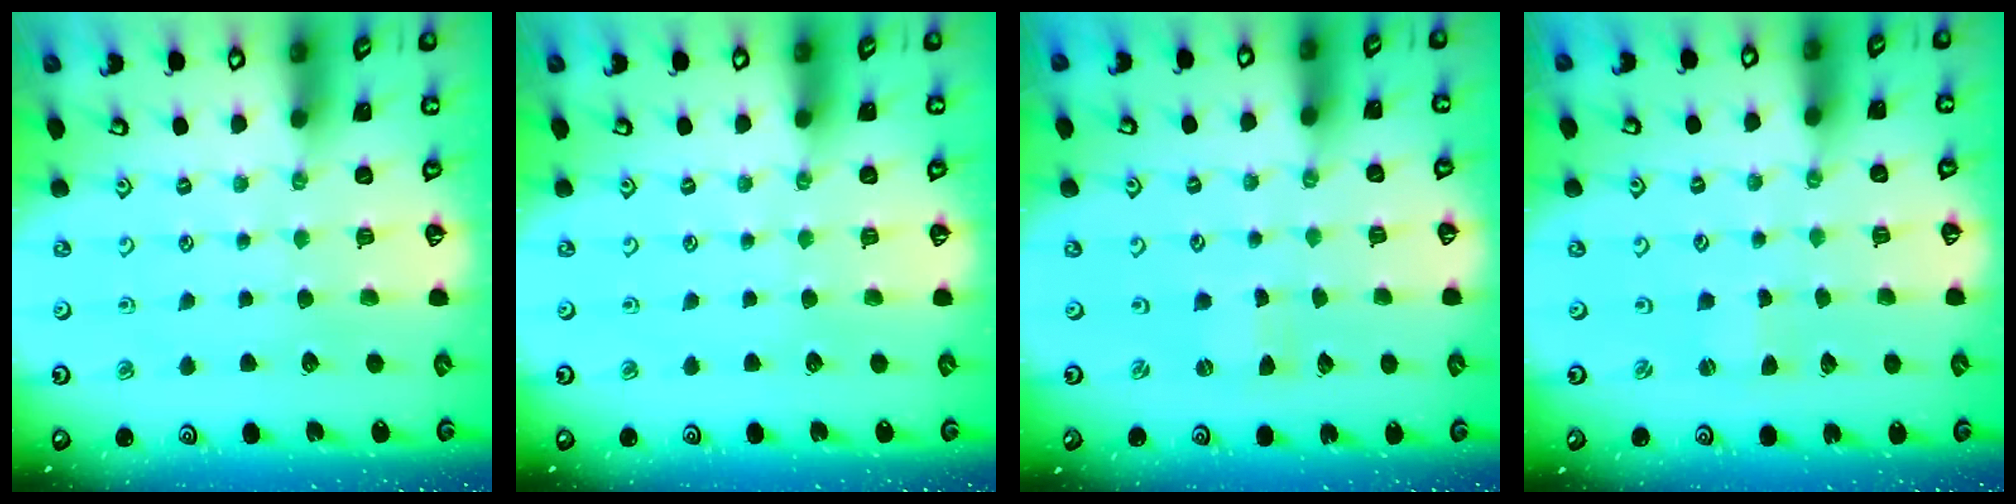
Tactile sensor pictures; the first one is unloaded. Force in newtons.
{"total": 0.0}
{"total": 0.0}
{"total": 0.6, "press": 0.6, "slide": 0.0}